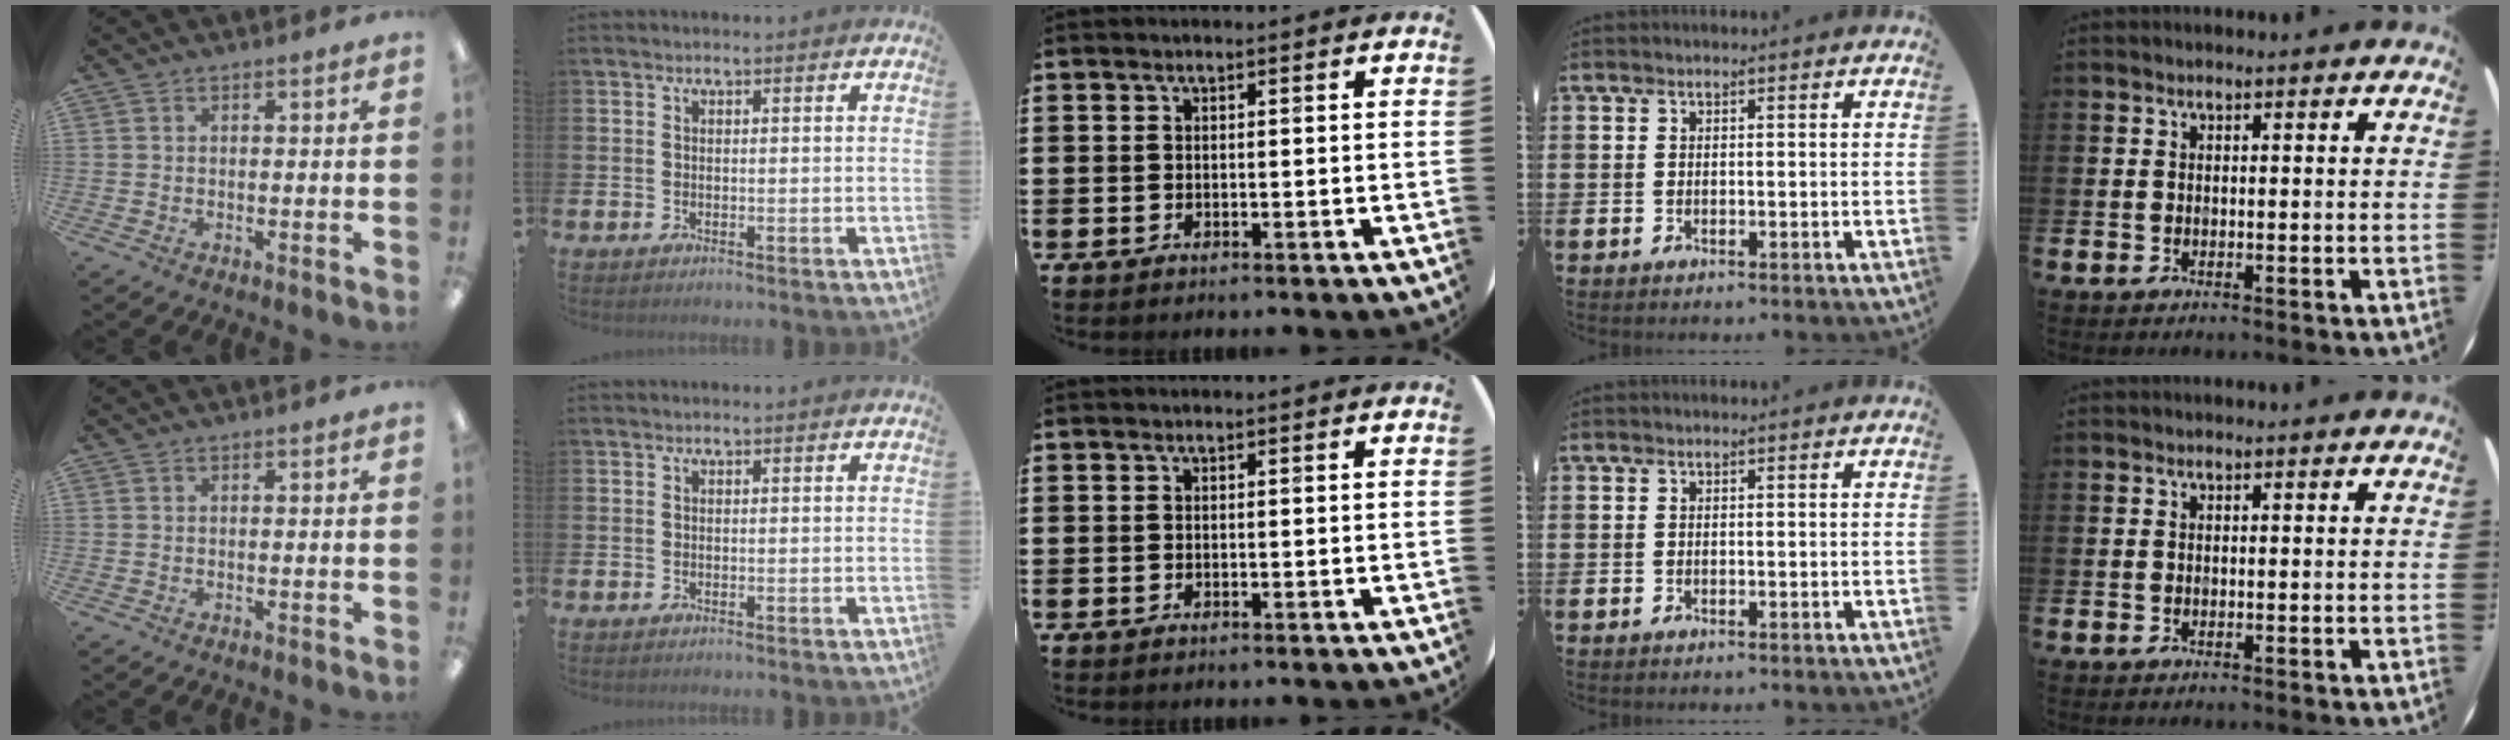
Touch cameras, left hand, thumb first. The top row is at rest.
{}